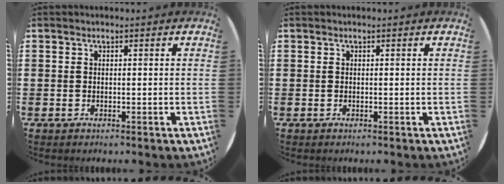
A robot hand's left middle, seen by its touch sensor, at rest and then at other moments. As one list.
[{"total": 0.0}]